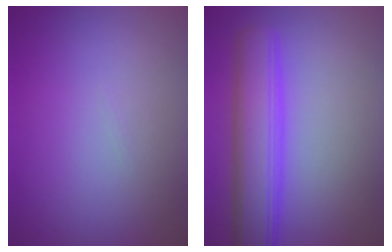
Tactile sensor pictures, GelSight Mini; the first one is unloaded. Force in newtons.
{"total": 6.5, "press": 6.5, "slide": 0.2}